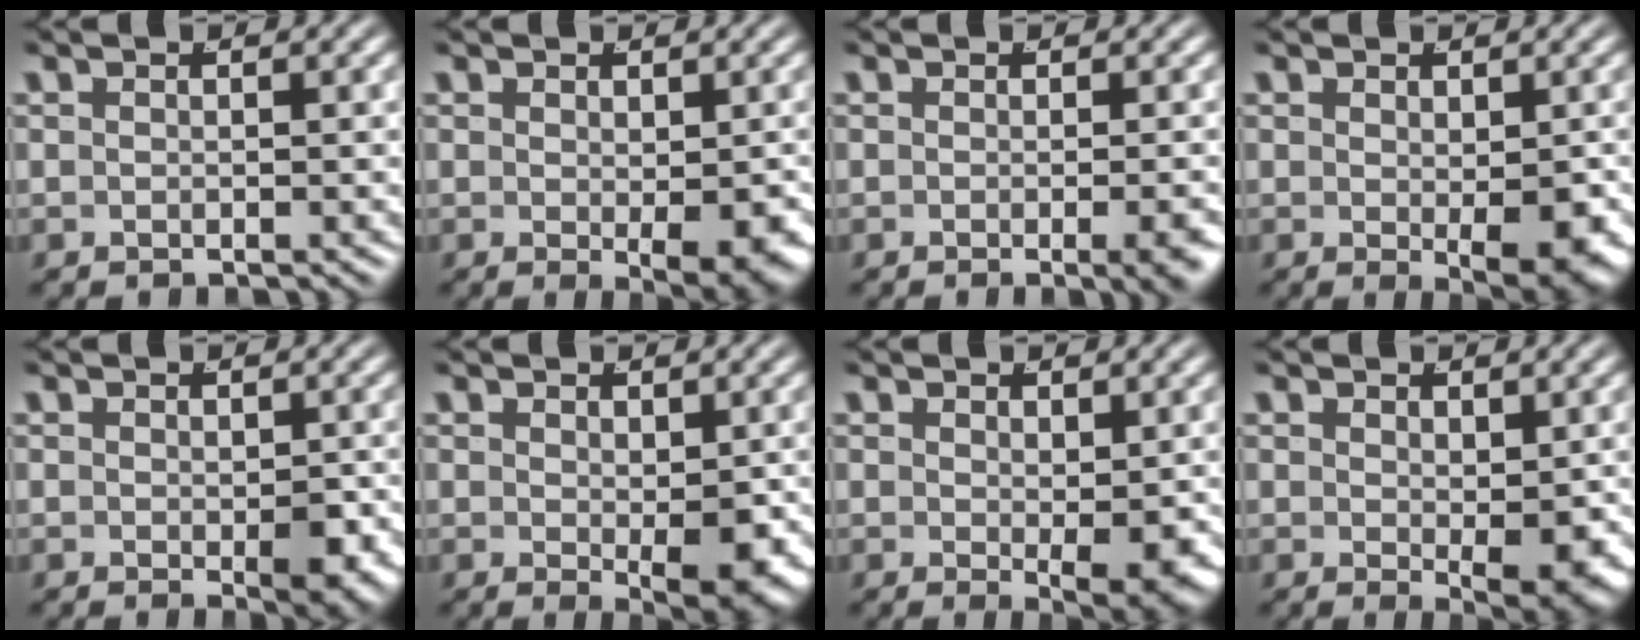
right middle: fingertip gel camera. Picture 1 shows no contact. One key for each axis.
{"total": 3.6, "fx": -0.7, "fy": 1.0, "fz": 3.4, "tx": -0.033, "ty": -0.021, "tz": 0.001}
{"total": 2.0, "fx": -0.9, "fy": -0.2, "fz": 1.8, "tx": -0.020, "ty": -0.001, "tz": -0.013}
{"total": 3.9, "fx": -0.7, "fy": 1.0, "fz": 3.7, "tx": -0.040, "ty": -0.022, "tz": 0.001}
{"total": 2.7, "fx": -0.7, "fy": 1.1, "fz": 2.3, "tx": -0.023, "ty": -0.018, "tz": -0.005}
{"total": 3.8, "fx": -0.5, "fy": 1.0, "fz": 3.7, "tx": -0.036, "ty": -0.023, "tz": 0.005}
{"total": 3.6, "fx": -0.3, "fy": 0.8, "fz": 3.5, "tx": -0.034, "ty": -0.024, "tz": 0.008}
{"total": 3.6, "fx": -0.2, "fy": 0.9, "fz": 3.5, "tx": -0.034, "ty": -0.025, "tz": 0.011}